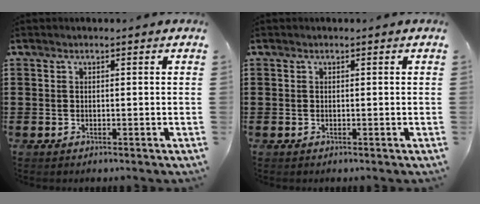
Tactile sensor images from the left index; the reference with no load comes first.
{"total": 0.0}